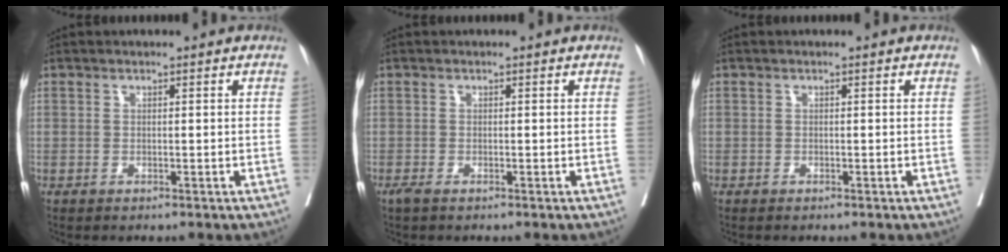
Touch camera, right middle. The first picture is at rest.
{"total": 0.7, "force": [-0.6, 0.1, 0.5], "torque": [-0.011, -0.004, -0.010]}
{"total": 0.0}